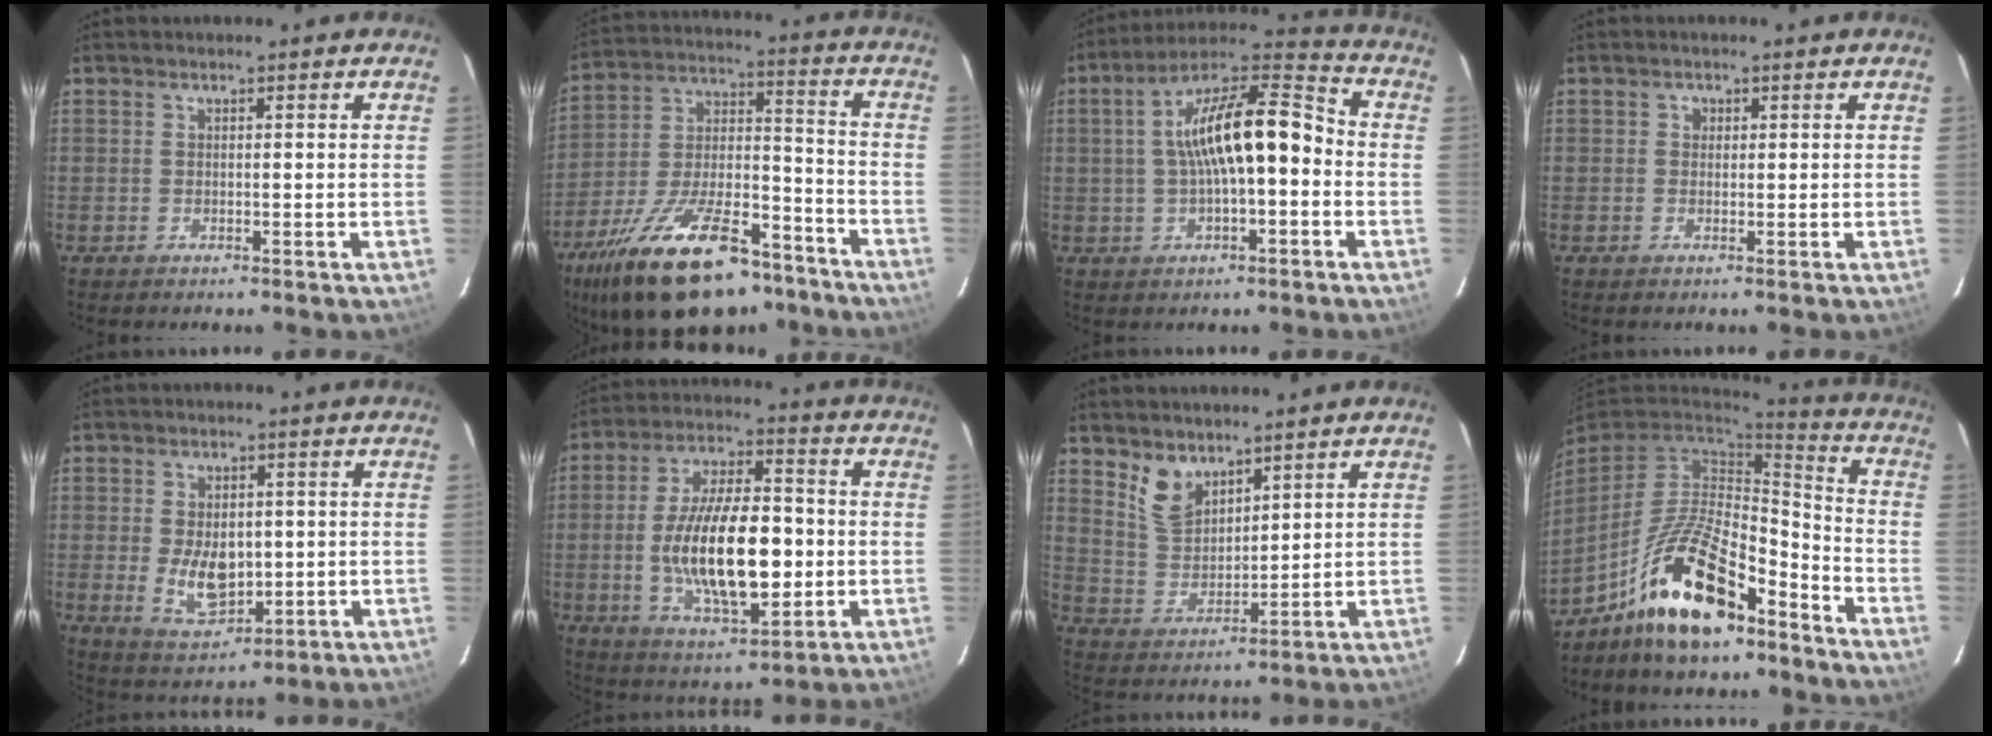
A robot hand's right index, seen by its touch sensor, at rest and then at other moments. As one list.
[{"total": 26.9, "force": [-18.3, 10.9, 16.4], "torque": [-0.306, -0.008, -0.283]}, {"total": 15.1, "force": [-0.7, 5.1, 14.2], "torque": [-0.239, 0.031, -0.013]}, {"total": 1.2, "force": [0.2, 1.2, 0.2], "torque": [0.001, 0.004, -0.001]}, {"total": 9.0, "force": [-0.7, 5.6, 7.0], "torque": [-0.136, -0.009, 0.002]}, {"total": 18.6, "force": [-2.3, 7.6, 16.9], "torque": [-0.312, 0.001, -0.030]}, {"total": 7.3, "force": [5.3, 3.9, 3.3], "torque": [-0.057, 0.001, 0.113]}, {"total": 18.2, "force": [-11.7, 6.9, 12.1], "torque": [-0.239, 0.009, -0.207]}]